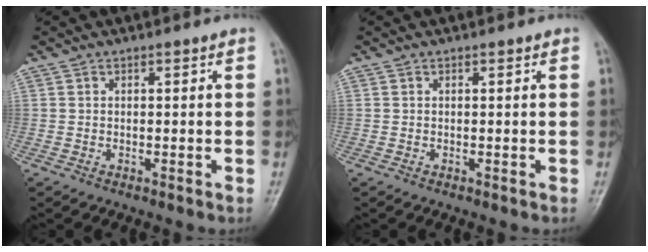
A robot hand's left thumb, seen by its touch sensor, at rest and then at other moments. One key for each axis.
{"total": 0.0}